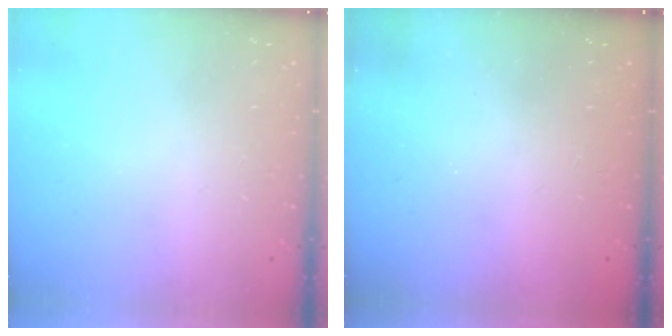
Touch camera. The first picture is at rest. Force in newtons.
{"total": 2.4, "press": 2.3, "slide": 0.8}